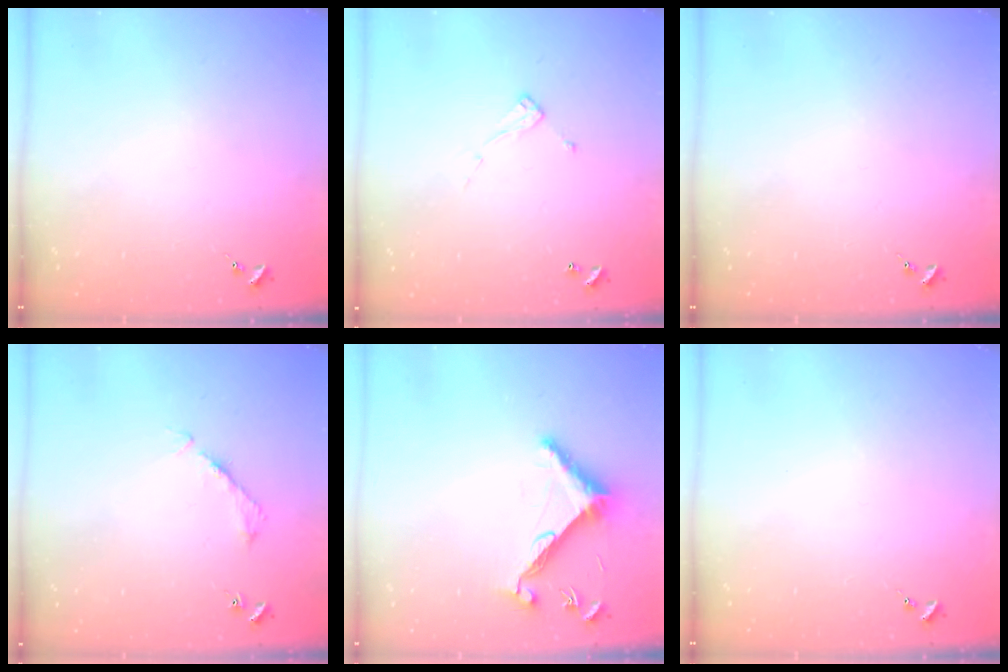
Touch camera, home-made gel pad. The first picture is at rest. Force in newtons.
{"total": 6.5, "press": 6.5, "slide": 0.2}
{"total": 0.0}
{"total": 4.1, "press": 4.1, "slide": 0.3}
{"total": 8.3, "press": 8.2, "slide": 0.5}
{"total": 0.0}